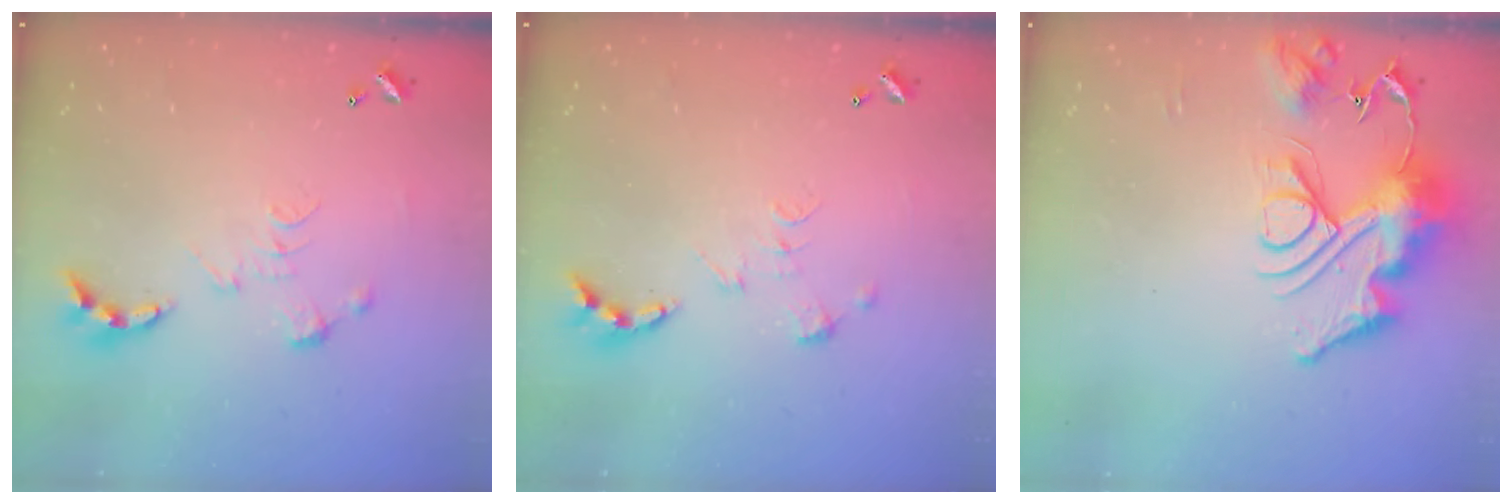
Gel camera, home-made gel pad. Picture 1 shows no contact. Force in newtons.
{"total": 0.0}
{"total": 17.1, "press": 17.1, "slide": 1.7}